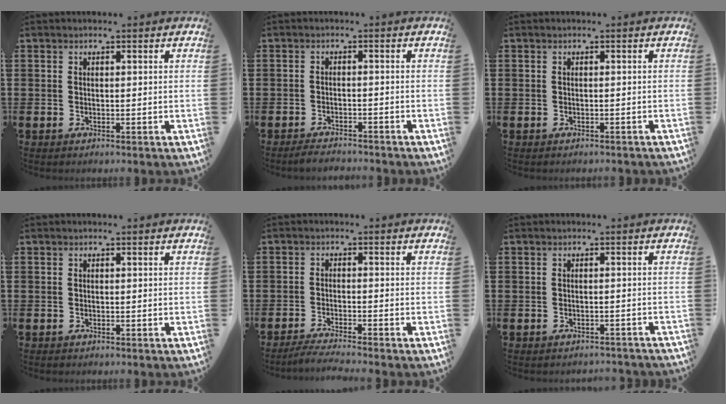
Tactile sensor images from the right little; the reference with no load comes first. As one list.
[{"total": 1.7, "force": [-1.7, 0.1, 0.2], "torque": [-0.007, 0.004, -0.035]}, {"total": 0.0}, {"total": 0.0}, {"total": 2.1, "force": [-1.9, -0.2, 1.0], "torque": [-0.016, 0.002, -0.036]}, {"total": 0.9, "force": [-0.9, 0.0, 0.0], "torque": [-0.002, 0.001, -0.019]}]